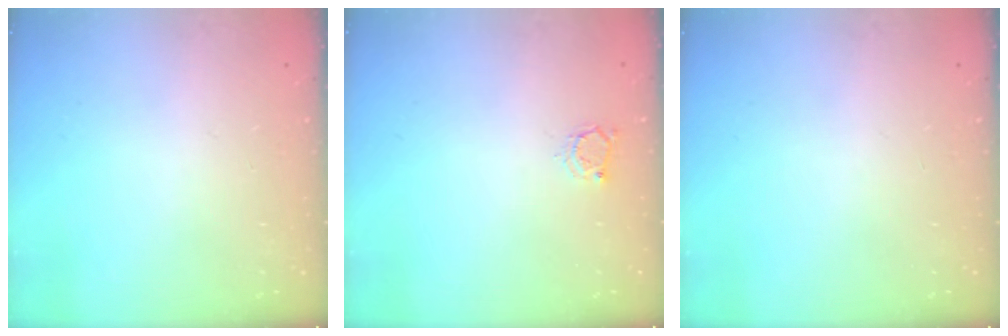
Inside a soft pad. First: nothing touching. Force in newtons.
{"total": 3.3, "press": 3.2, "slide": 0.5}
{"total": 0.0}